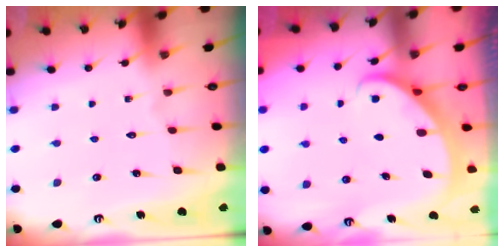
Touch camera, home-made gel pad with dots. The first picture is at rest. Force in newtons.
{"total": 2.2, "press": 2.2, "slide": 0.2}